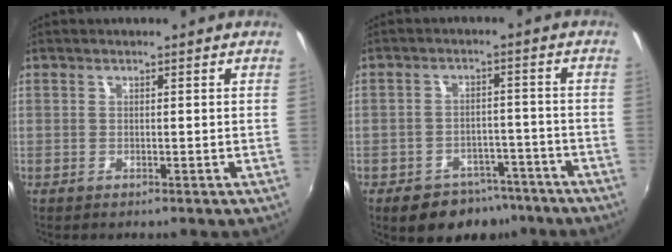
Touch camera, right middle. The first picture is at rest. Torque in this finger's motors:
{"motor_torque": [0.76, -1.00, 0.07, 0.02]}